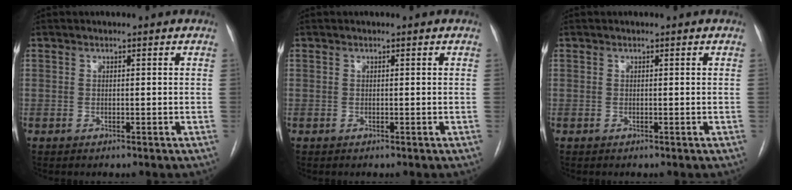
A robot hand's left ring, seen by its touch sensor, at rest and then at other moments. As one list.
[{"total": 0.0}, {"total": 0.0}]